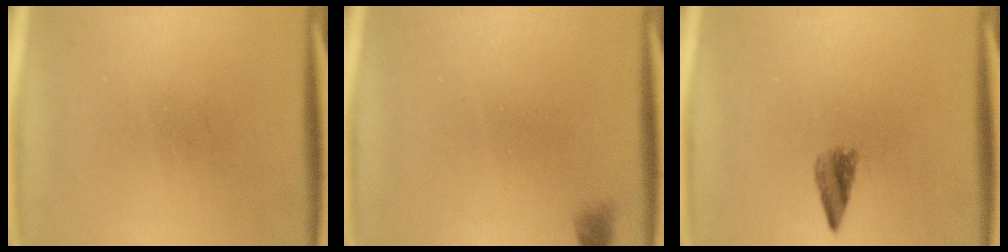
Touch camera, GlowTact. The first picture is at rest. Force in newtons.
{"total": 1.1}
{"total": 2.6}